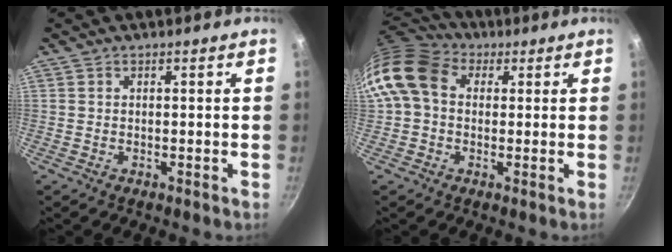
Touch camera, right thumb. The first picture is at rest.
{"total": 12.2, "force": [2.2, 9.5, 7.3], "torque": [-0.130, 0.023, 0.021]}